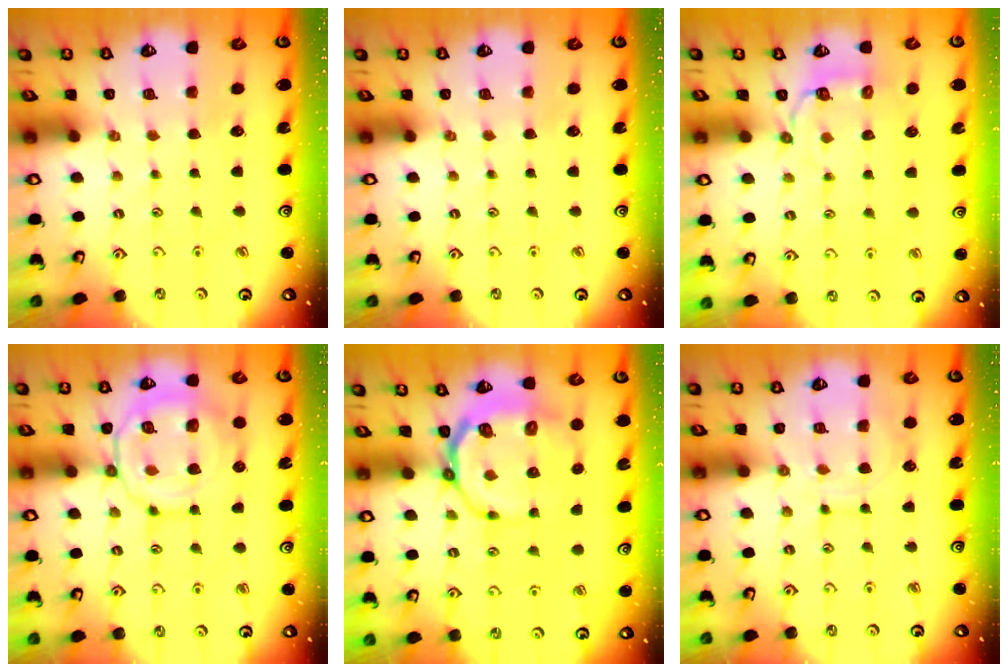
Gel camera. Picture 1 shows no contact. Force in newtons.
{"total": 0.0}
{"total": 3.3, "press": 1.8, "slide": 2.7}
{"total": 12.8, "press": 12.7, "slide": 1.2}
{"total": 8.1, "press": 7.4, "slide": 3.4}
{"total": 9.0, "press": 9.0, "slide": 0.7}